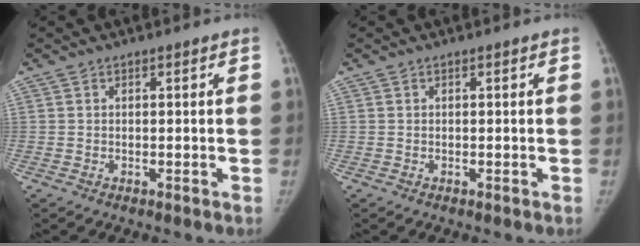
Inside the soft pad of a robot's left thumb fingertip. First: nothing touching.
{"total": 0.0}